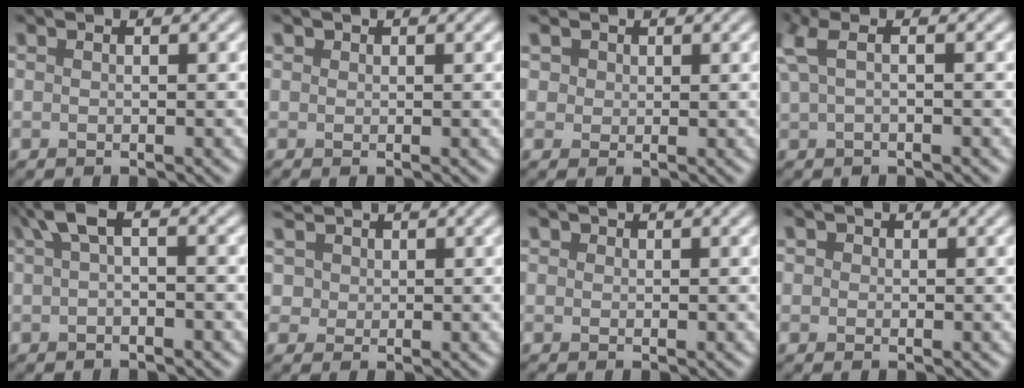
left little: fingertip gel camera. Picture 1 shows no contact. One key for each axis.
{"total": 0.6, "fx": 0.3, "fy": 0.5, "fz": 0.1, "tx": 0.000, "ty": -0.002, "tz": 0.005}
{"total": 3.3, "fx": 1.7, "fy": 2.5, "fz": 1.4, "tx": -0.047, "ty": 0.000, "tz": 0.025}
{"total": 2.6, "fx": 0.7, "fy": 0.9, "fz": 2.4, "tx": -0.065, "ty": 0.010, "tz": 0.015}
{"total": 3.1, "fx": 0.7, "fy": 1.4, "fz": 2.7, "tx": -0.055, "ty": 0.010, "tz": 0.006}
{"total": 5.5, "fx": 2.9, "fy": 4.1, "fz": 2.2, "tx": -0.065, "ty": 0.007, "tz": 0.038}
{"total": 1.0, "fx": 0.4, "fy": 0.9, "fz": 0.3, "tx": -0.006, "ty": -0.003, "tz": 0.005}
{"total": 1.9, "fx": 0.8, "fy": 1.5, "fz": 0.9, "tx": -0.022, "ty": 0.006, "tz": 0.009}